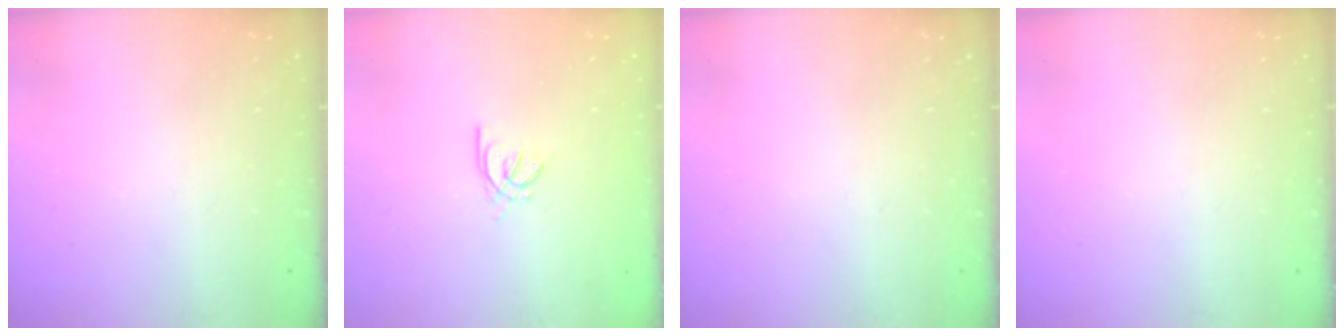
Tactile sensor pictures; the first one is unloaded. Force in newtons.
{"total": 2.1, "press": 2.0, "slide": 0.6}
{"total": 0.0}
{"total": 0.0}